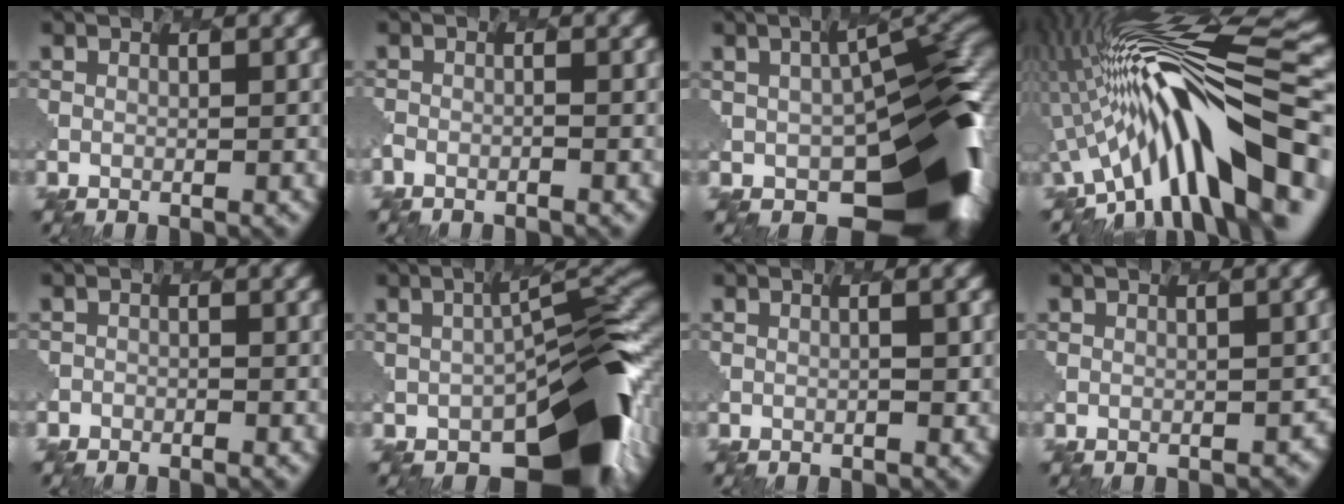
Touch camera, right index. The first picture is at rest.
{"total": 2.2, "force": [-2.2, 0.1, -0.4], "torque": [-0.005, -0.001, -0.038]}
{"total": 13.5, "force": [-2.9, 7.7, 10.7], "torque": [-0.154, -0.021, -0.041]}
{"total": 10.5, "force": [-4.2, 3.2, 9.1], "torque": [-0.163, 0.033, -0.090]}
{"total": 2.7, "force": [-2.3, 0.7, -1.1], "torque": [0.008, -0.004, -0.034]}
{"total": 10.8, "force": [-4.6, 5.1, 8.3], "torque": [-0.117, -0.018, -0.085]}
{"total": 0.0}
{"total": 2.0, "force": [-0.7, 1.2, 1.5], "torque": [-0.028, -0.013, -0.001]}